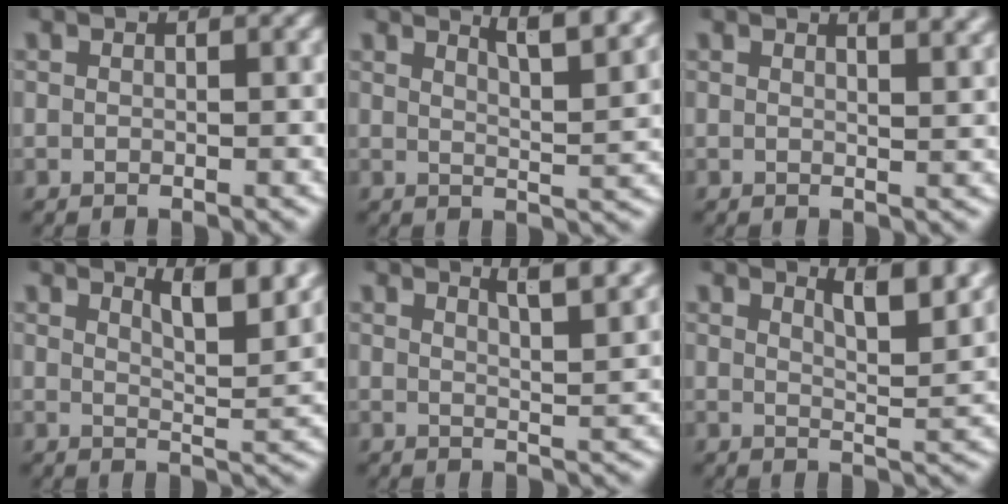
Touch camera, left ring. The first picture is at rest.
{"total": 5.0, "force": [3.6, 0.4, 3.4], "torque": [-0.040, -0.008, 0.060]}
{"total": 2.3, "force": [1.8, -0.1, 1.5], "torque": [-0.014, -0.004, 0.030]}
{"total": 5.2, "force": [3.6, 0.7, 3.7], "torque": [-0.049, -0.015, 0.062]}
{"total": 4.4, "force": [3.2, 0.2, 3.1], "torque": [-0.034, -0.006, 0.054]}
{"total": 4.6, "force": [3.3, 0.4, 3.2], "torque": [-0.043, -0.015, 0.057]}